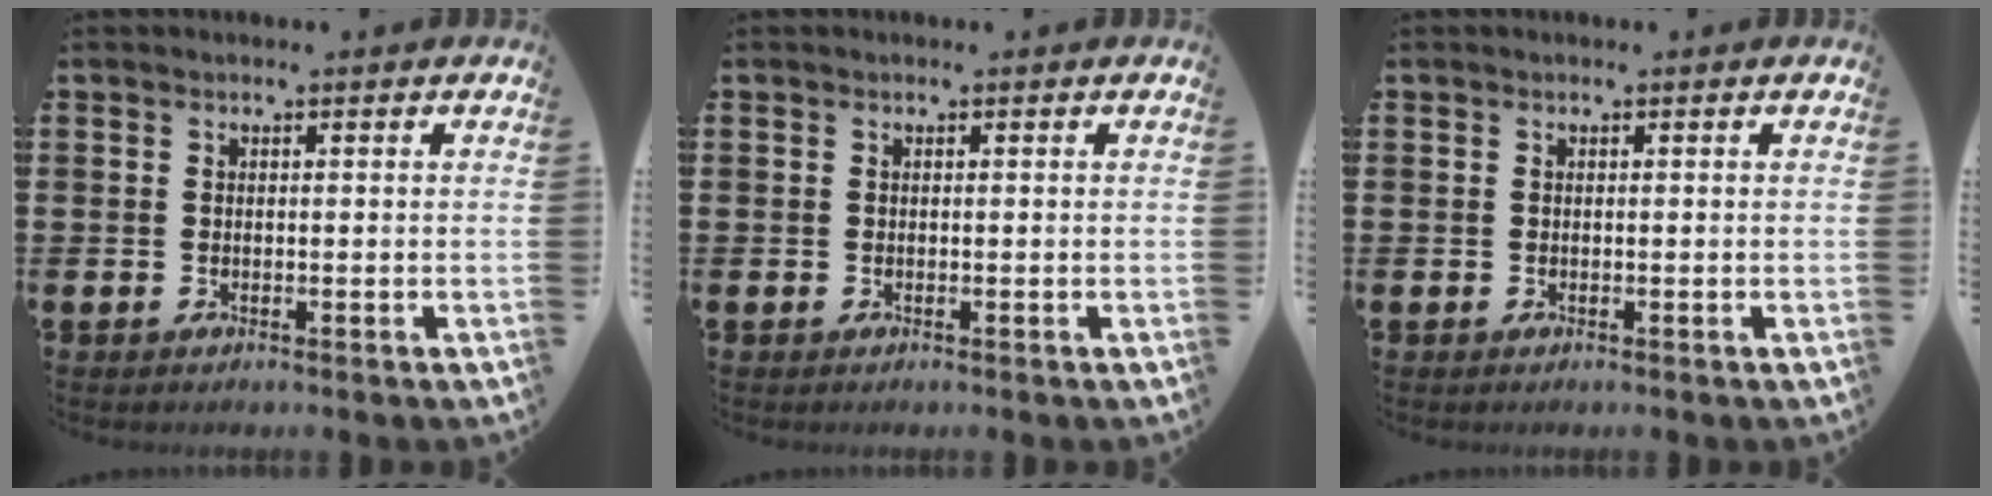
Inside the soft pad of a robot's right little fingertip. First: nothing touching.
{"total": 0.0}
{"total": 0.0}